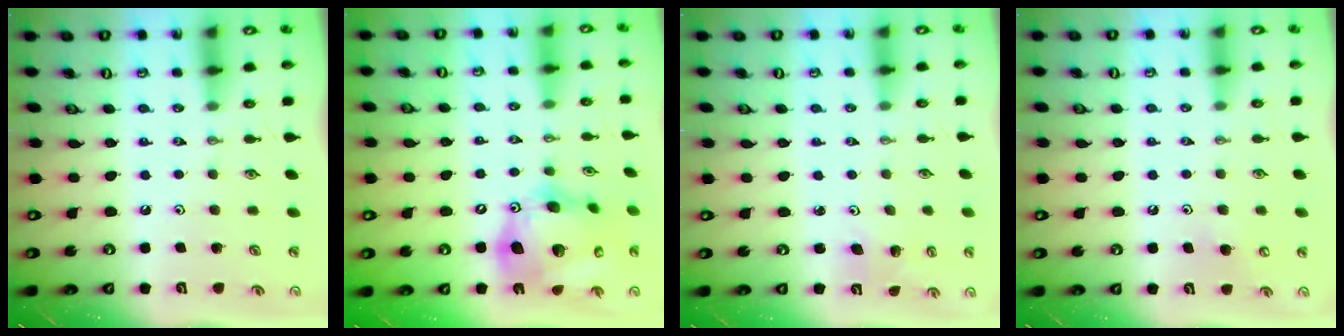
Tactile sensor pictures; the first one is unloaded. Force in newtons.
{"total": 22.1, "press": 21.8, "slide": 3.5}
{"total": 3.1, "press": 2.8, "slide": 1.3}
{"total": 4.5, "press": 4.5, "slide": 0.9}